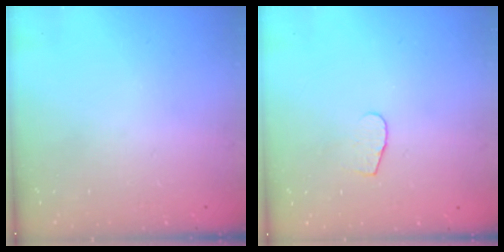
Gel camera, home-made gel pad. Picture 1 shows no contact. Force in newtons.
{"total": 4.6, "press": 4.6, "slide": 0.4}